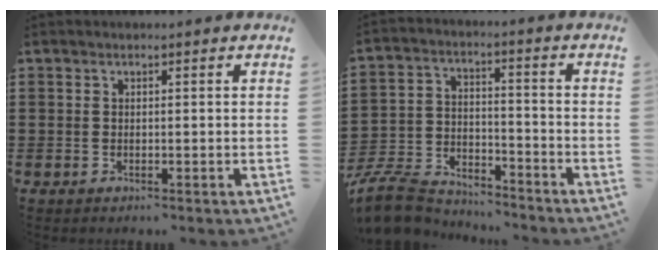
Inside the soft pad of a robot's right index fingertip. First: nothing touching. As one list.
[{"total": 8.6, "force": [-8.1, 2.1, 1.9], "torque": [-0.050, 0.018, -0.161]}]